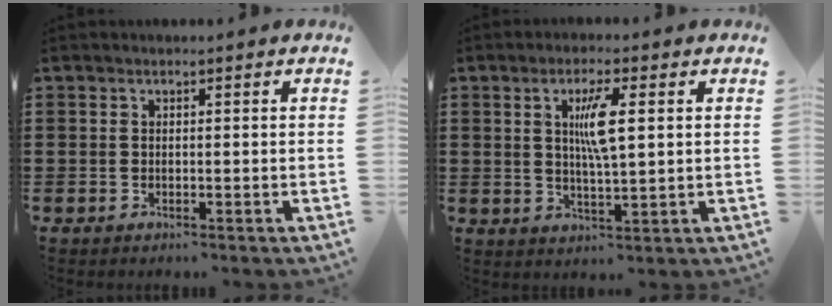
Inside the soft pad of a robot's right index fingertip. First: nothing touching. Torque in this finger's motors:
{"motor_torque": [0.41, -0.01, 0.27, 0.14]}